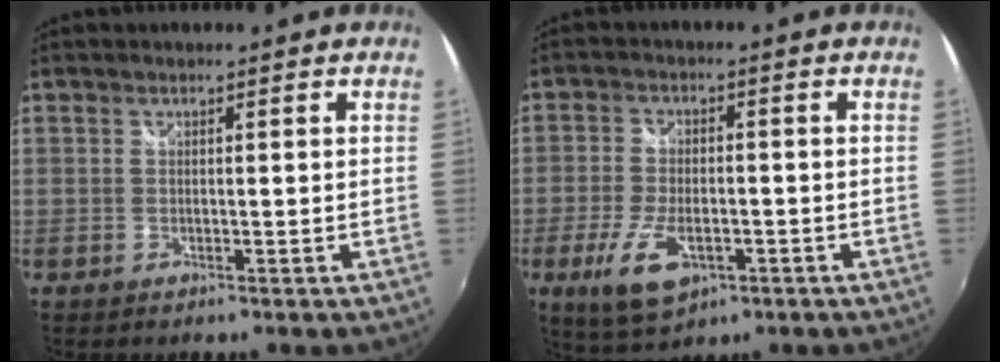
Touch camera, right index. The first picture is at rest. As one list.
[{"total": 10.0, "force": [-4.2, 4.9, 7.6], "torque": [-0.167, -0.016, -0.071]}]